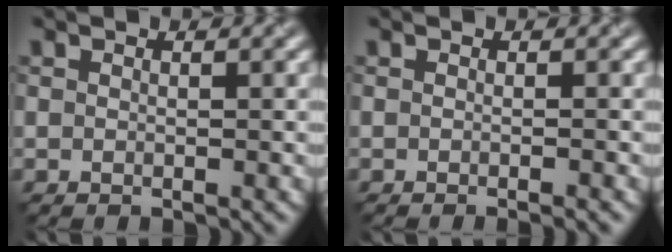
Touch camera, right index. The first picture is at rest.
{"total": 1.7, "force": [-0.7, 0.7, 1.4], "torque": [-0.002, 0.002, -0.016]}